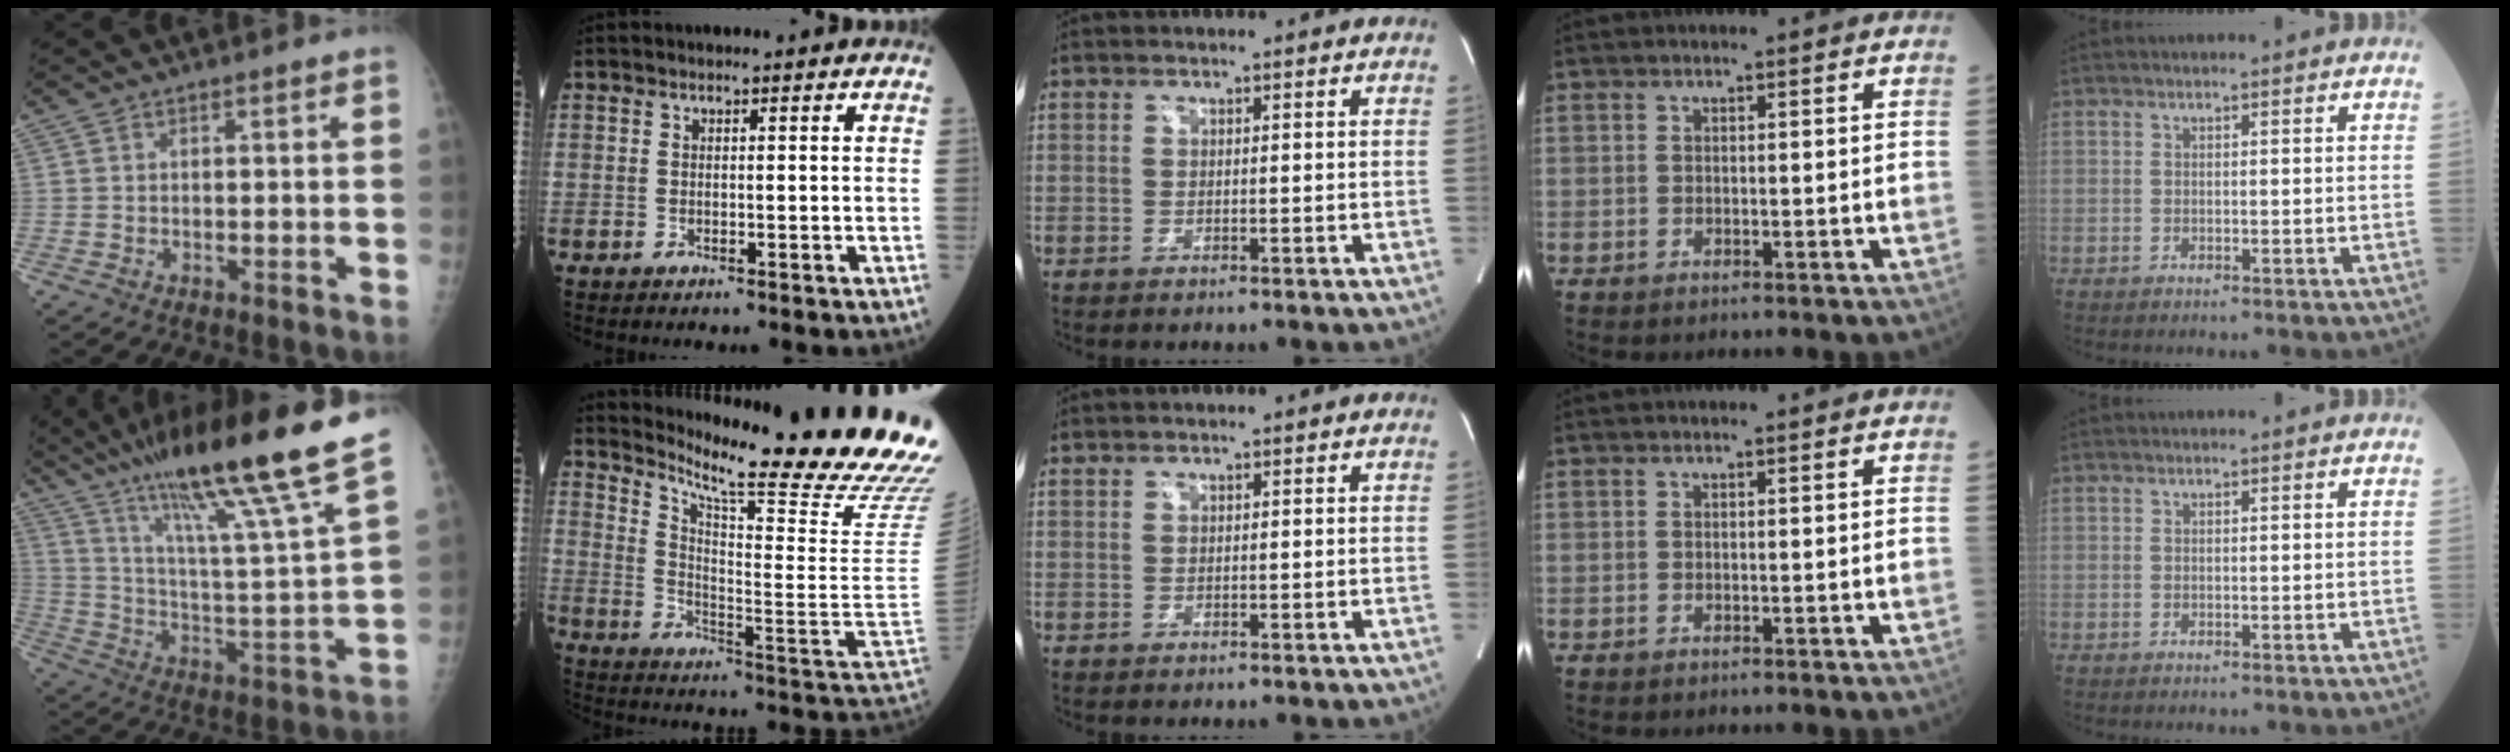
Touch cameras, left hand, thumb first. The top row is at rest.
{"thumb": {"total": 26.8, "force": [18.7, 1.1, 19.2], "torque": [-0.303, -0.073, 0.306]}, "index": {"total": 26.2, "force": [23.0, -2.2, 12.3], "torque": [-0.213, -0.134, 0.307]}}